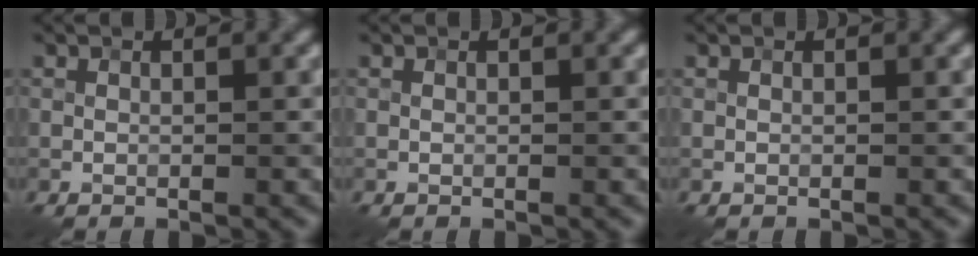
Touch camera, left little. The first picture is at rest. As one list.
[{"total": 0.0}, {"total": 0.0}]